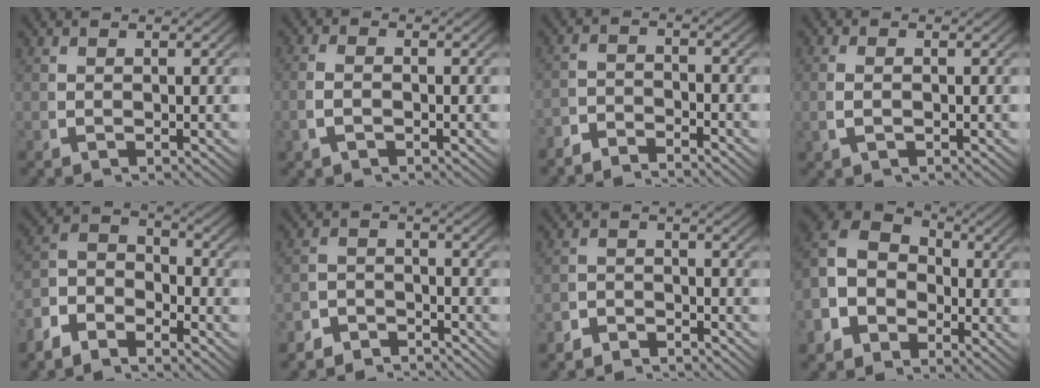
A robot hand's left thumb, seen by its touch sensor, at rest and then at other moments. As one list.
[{"total": 1.4, "force": [-0.5, 0.7, 1.1], "torque": [-0.031, 0.003, -0.010]}, {"total": 3.2, "force": [-3.2, 0.5, -0.1], "torque": [0.013, -0.007, -0.064]}, {"total": 1.1, "force": [-0.2, 0.5, 1.0], "torque": [-0.027, 0.003, -0.001]}, {"total": 6.6, "force": [-0.3, 5.0, 4.3], "torque": [-0.072, 0.001, -0.026]}, {"total": 4.6, "force": [-4.4, 1.2, 0.5], "torque": [0.007, -0.016, -0.078]}, {"total": 3.6, "force": [-3.5, 0.6, -0.1], "torque": [0.012, -0.010, -0.063]}, {"total": 9.2, "force": [1.0, 7.4, 5.4], "torque": [-0.117, -0.005, 0.014]}]